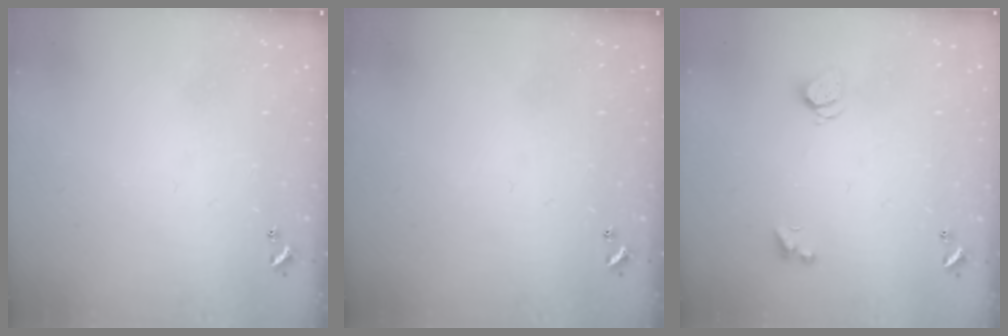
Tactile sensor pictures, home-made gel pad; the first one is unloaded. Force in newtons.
{"total": 0.0}
{"total": 2.0, "press": 2.0, "slide": 0.3}